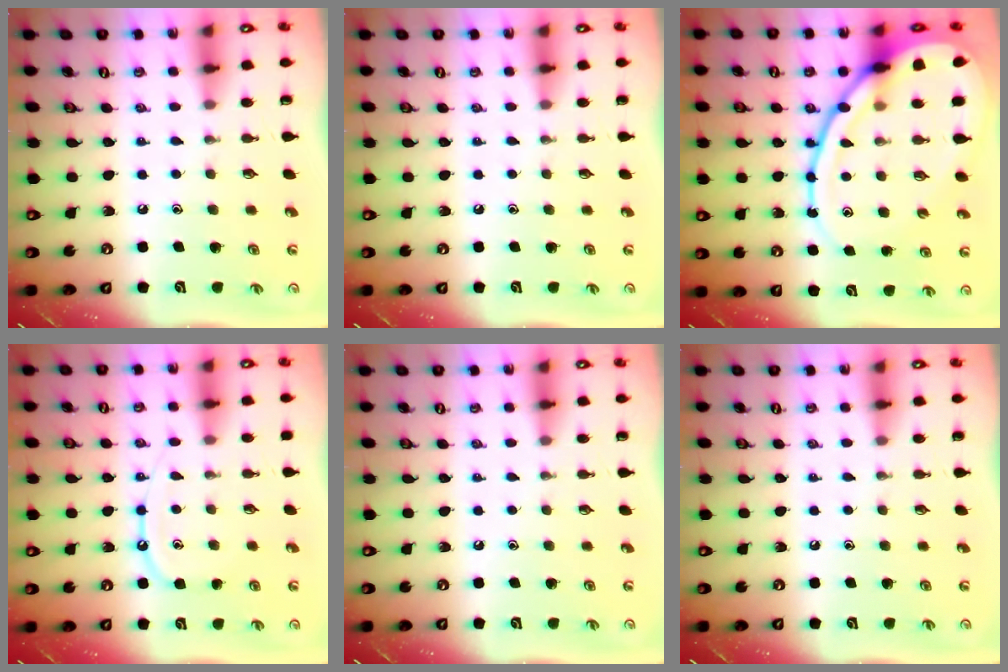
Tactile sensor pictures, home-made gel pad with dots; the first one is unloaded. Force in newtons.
{"total": 0.0}
{"total": 20.4, "press": 20.3, "slide": 2.1}
{"total": 8.5, "press": 8.5, "slide": 0.9}
{"total": 0.0}
{"total": 0.0}